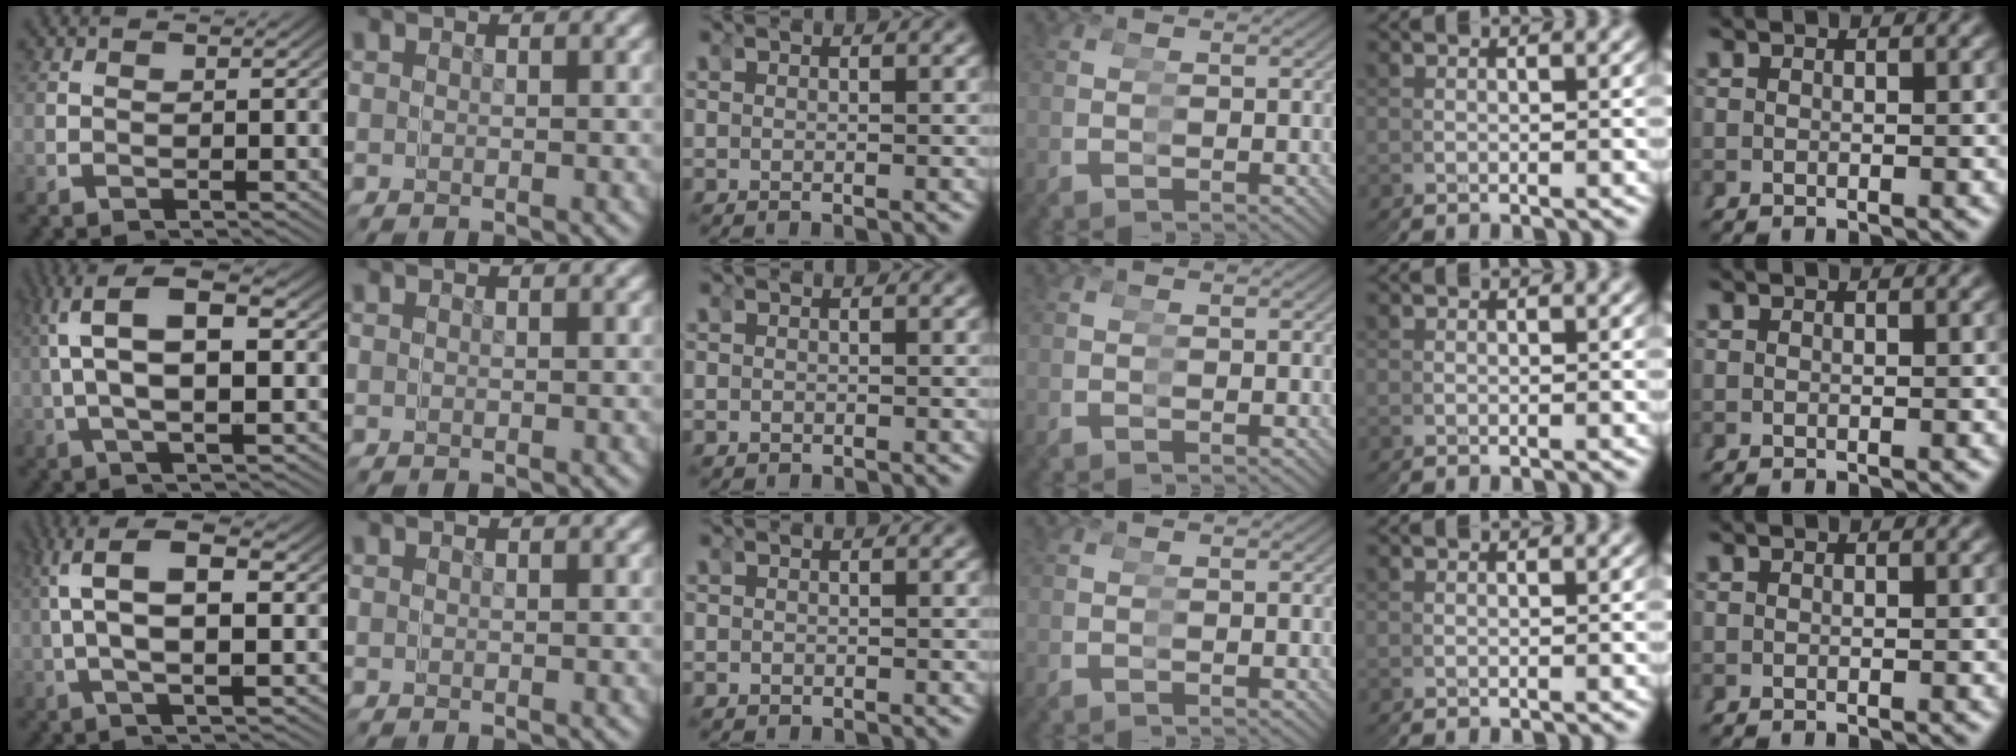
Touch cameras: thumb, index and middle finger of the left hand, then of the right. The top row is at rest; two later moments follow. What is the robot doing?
{"motion": "grasp_and_lifting", "object": "bandage"}